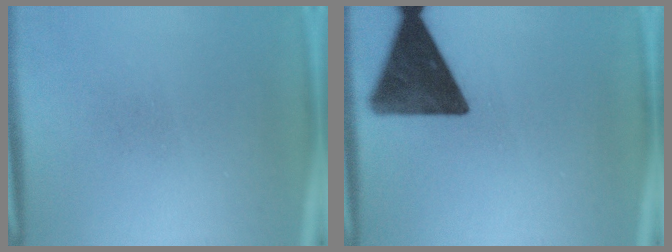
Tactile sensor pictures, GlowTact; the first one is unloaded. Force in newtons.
{"total": 14.9}